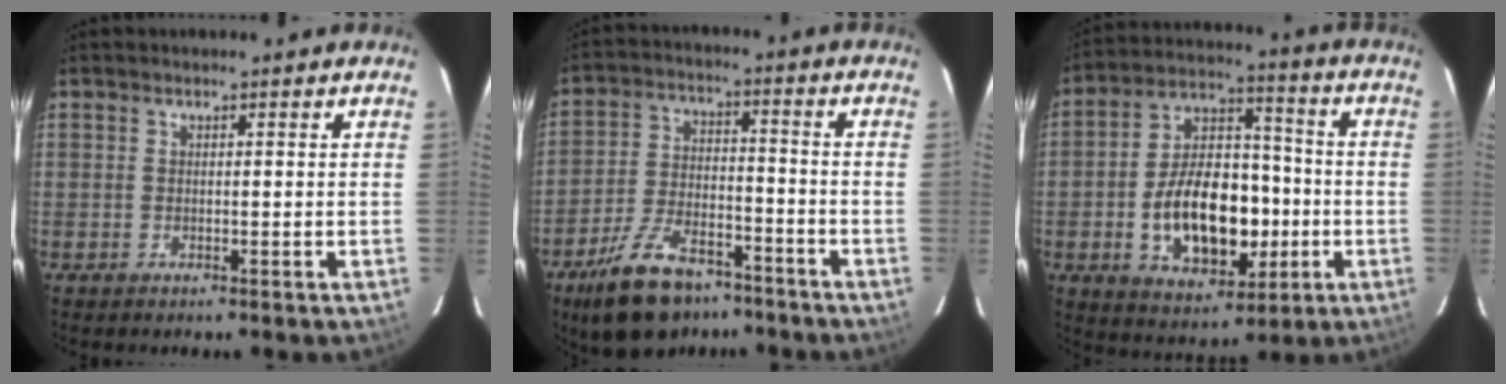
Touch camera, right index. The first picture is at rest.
{"total": 15.4, "force": [-11.0, 6.9, 8.2], "torque": [-0.172, -0.006, -0.182]}
{"total": 17.9, "force": [-3.9, 10.6, 13.8], "torque": [-0.260, 0.023, -0.048]}